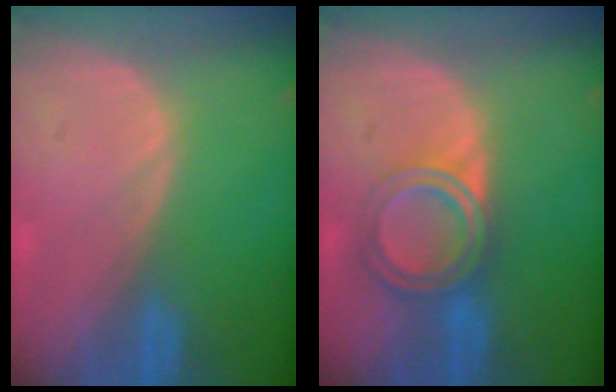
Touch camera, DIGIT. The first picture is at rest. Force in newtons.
{"total": 6.4, "press": 5.4, "slide": 3.4}